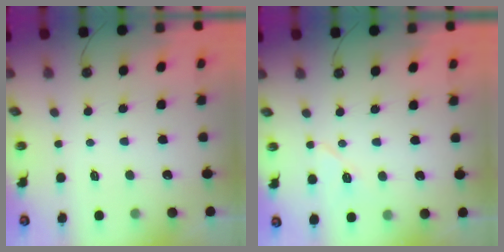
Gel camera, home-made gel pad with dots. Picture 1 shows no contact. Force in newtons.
{"total": 6.4, "press": 6.3, "slide": 1.4}